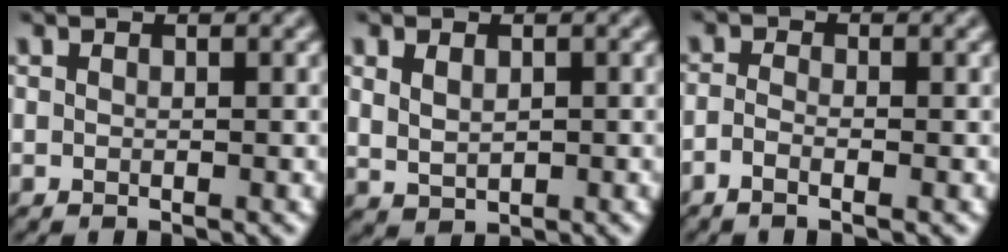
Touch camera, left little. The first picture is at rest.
{"total": 2.0, "force": [0.4, 1.3, 1.4], "torque": [-0.032, -0.002, 0.016]}
{"total": 1.7, "force": [-1.0, 0.4, 1.3], "torque": [-0.029, -0.003, -0.021]}